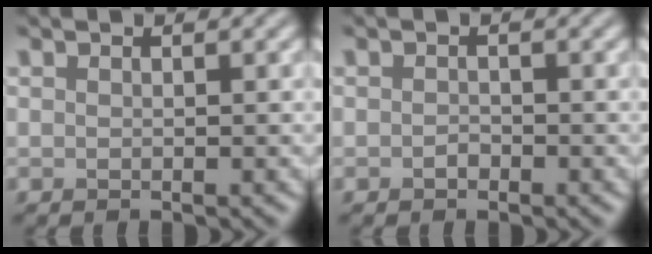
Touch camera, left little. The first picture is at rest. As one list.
[{"total": 0.7, "force": [-0.4, 0.5, 0.3], "torque": [-0.006, -0.002, -0.007]}]